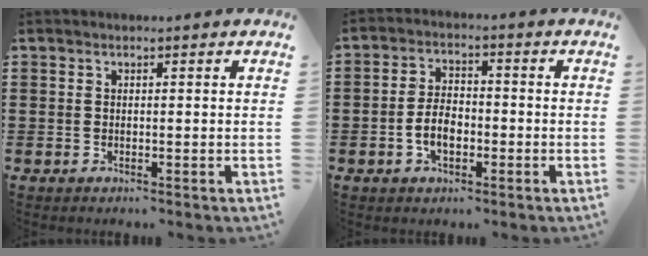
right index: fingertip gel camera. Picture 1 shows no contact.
{"total": 4.8, "force": [-1.6, 2.5, 3.8], "torque": [-0.091, -0.004, -0.034]}